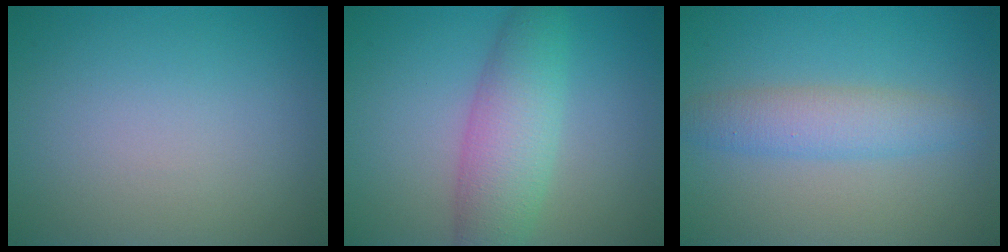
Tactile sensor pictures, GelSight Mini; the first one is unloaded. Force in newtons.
{"total": 5.3, "press": 5.3, "slide": 0.2}
{"total": 3.3, "press": 3.3, "slide": 0.0}